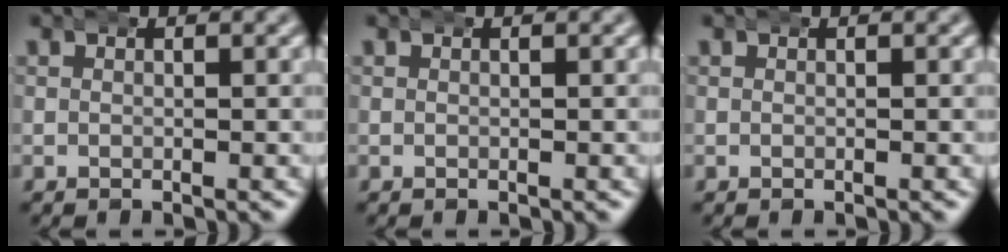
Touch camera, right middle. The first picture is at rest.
{"total": 0.0}
{"total": 0.0}